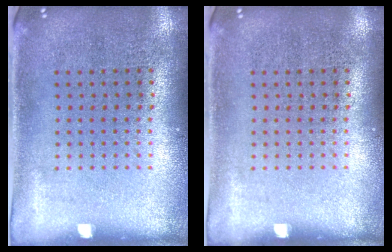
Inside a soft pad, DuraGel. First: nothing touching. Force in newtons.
{"total": 0.0}